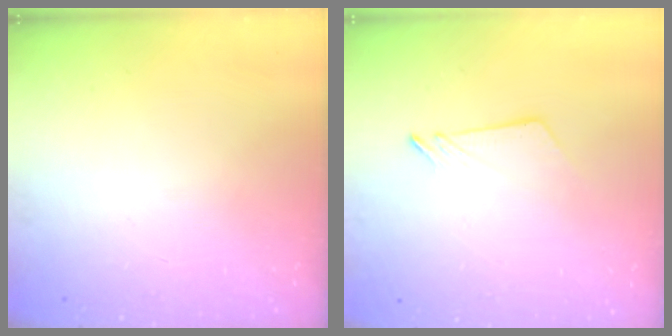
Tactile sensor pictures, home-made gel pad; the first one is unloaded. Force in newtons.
{"total": 2.6, "press": 2.6, "slide": 0.3}